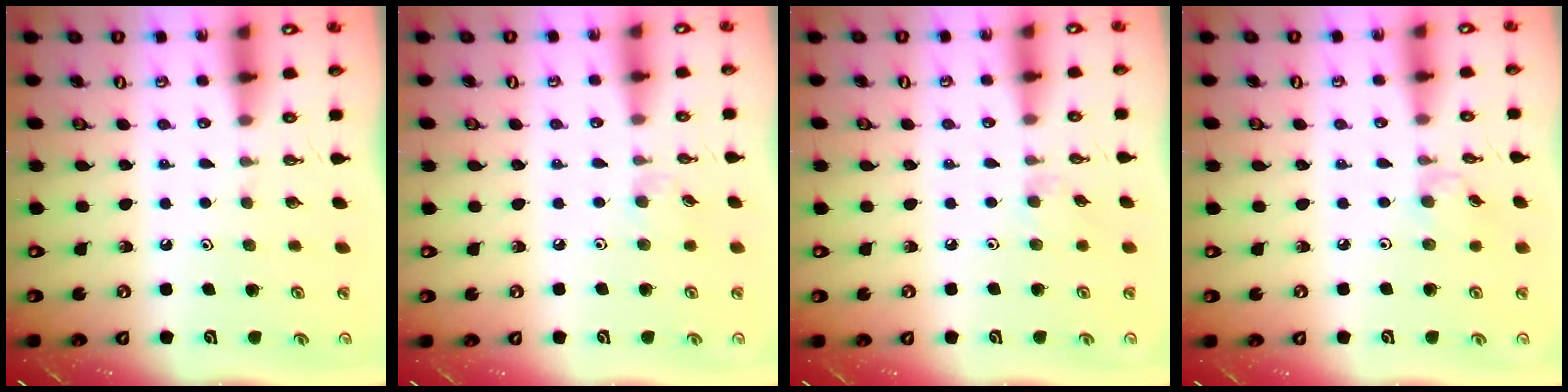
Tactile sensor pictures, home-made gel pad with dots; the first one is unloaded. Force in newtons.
{"total": 3.2, "press": 3.1, "slide": 0.6}
{"total": 2.7, "press": 2.6, "slide": 0.4}
{"total": 1.8, "press": 1.8, "slide": 0.4}